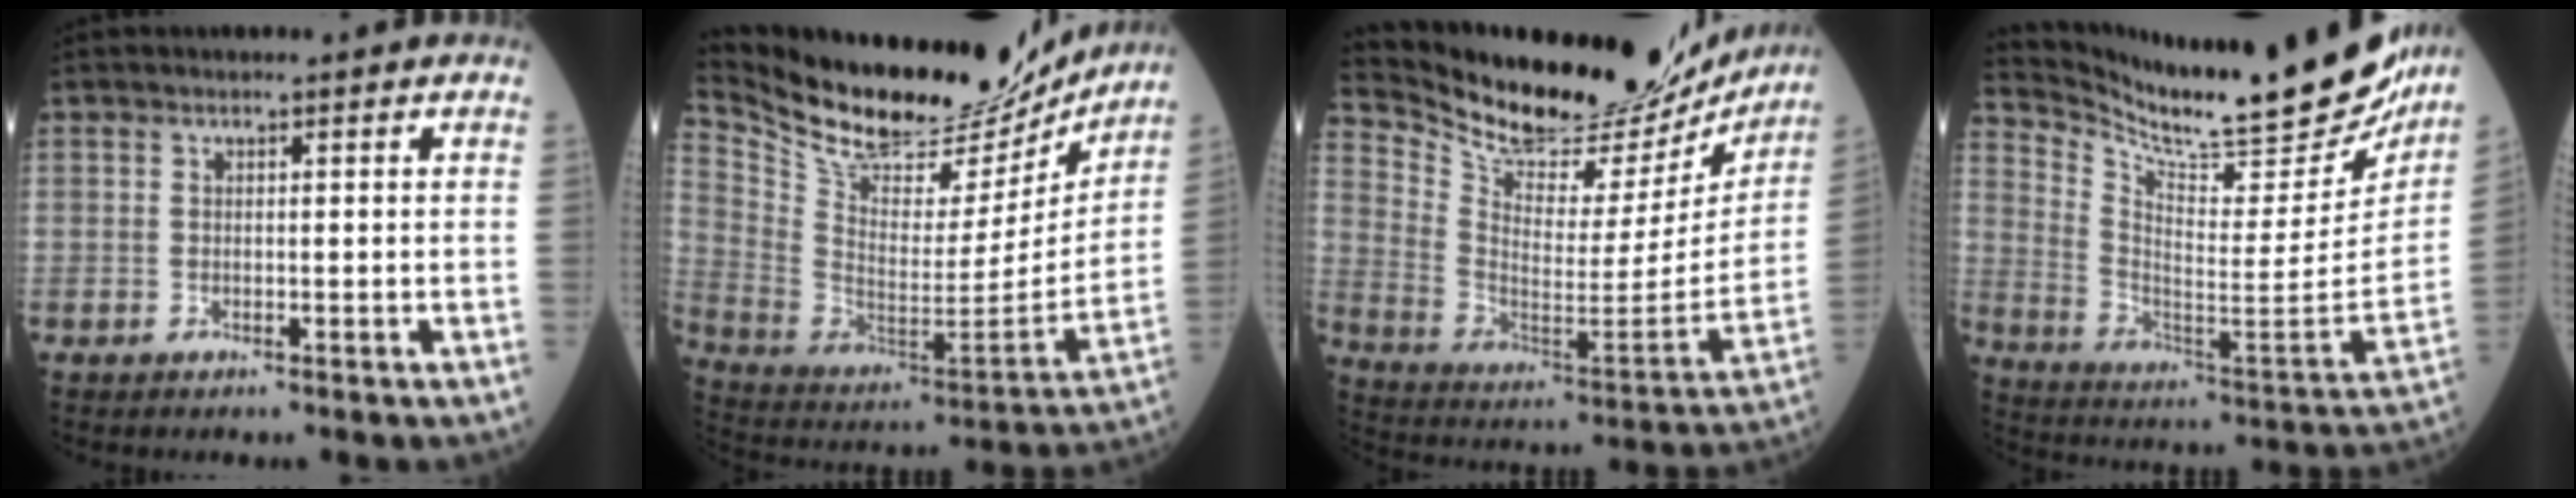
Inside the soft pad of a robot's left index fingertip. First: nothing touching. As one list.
[{"total": 26.4, "force": [23.4, 7.4, 9.7], "torque": [-0.197, -0.032, 0.363]}, {"total": 25.9, "force": [23.6, 6.6, 8.2], "torque": [-0.151, -0.048, 0.343]}, {"total": 26.6, "force": [23.7, 2.8, 11.6], "torque": [-0.207, -0.099, 0.338]}]